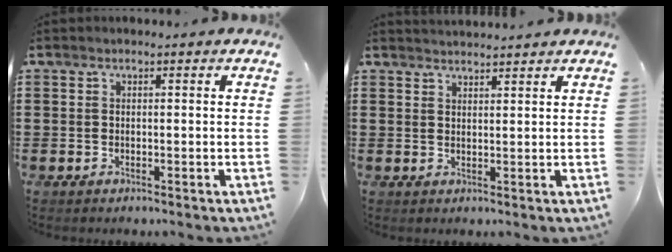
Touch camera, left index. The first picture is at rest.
{"total": 1.9, "force": [1.9, -0.2, 0.0], "torque": [-0.004, -0.002, 0.037]}